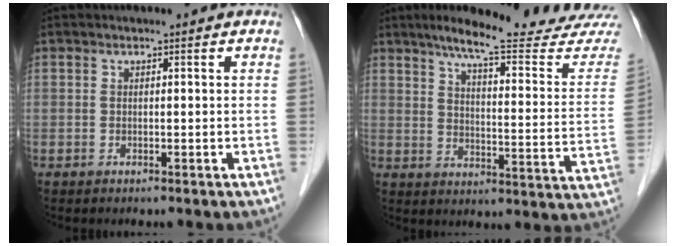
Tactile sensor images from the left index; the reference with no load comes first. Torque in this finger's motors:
{"motor_torque": [-0.08, -0.15, 0.20, 0.07]}